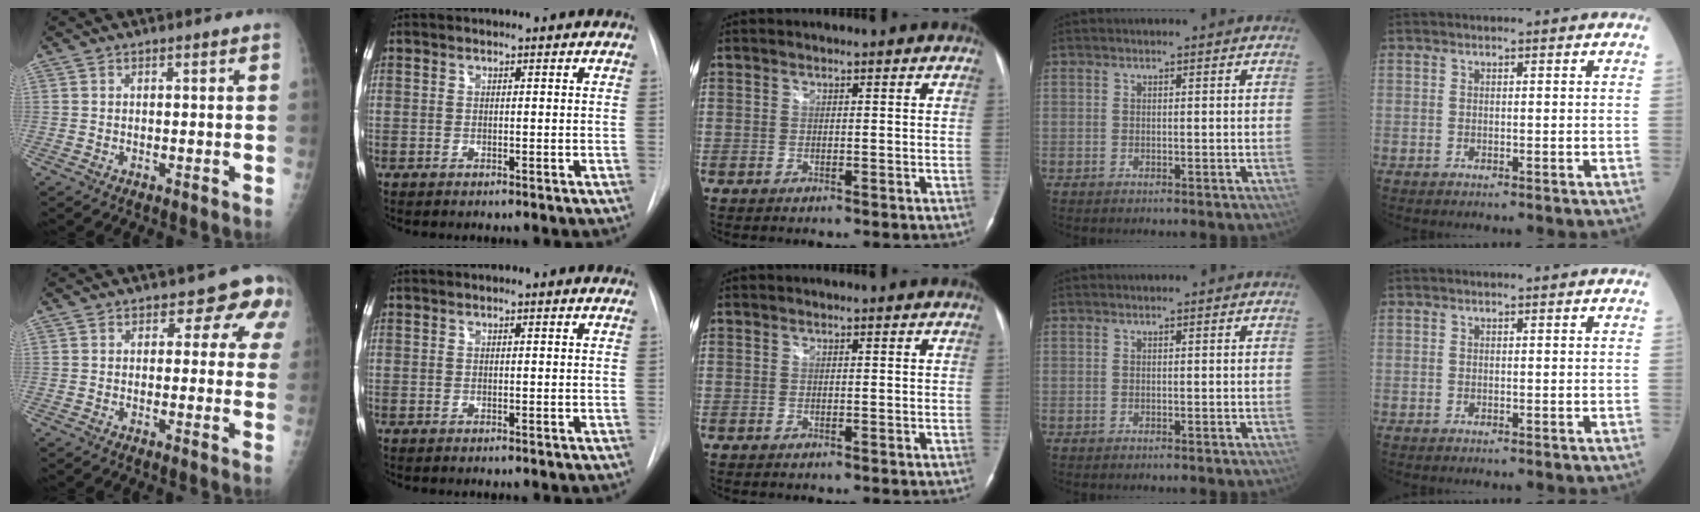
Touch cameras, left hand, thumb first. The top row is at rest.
{"thumb": {"total": 7.0, "force": [3.2, 4.7, 4.2], "torque": [-0.001, -0.007, 0.022]}, "index": {"total": 0.7, "force": [0.0, 0.3, 0.7], "torque": [-0.012, -0.002, -0.006]}}